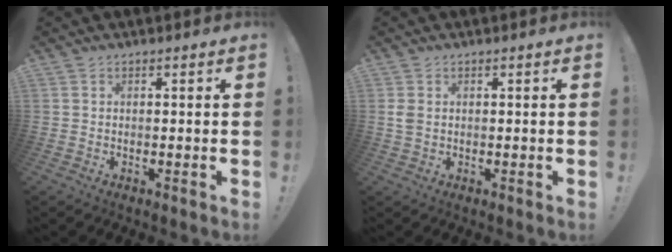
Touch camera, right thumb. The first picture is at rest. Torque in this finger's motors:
{"motor_torque": [0.48, 0.13, 0.42, 0.08, 0.02]}